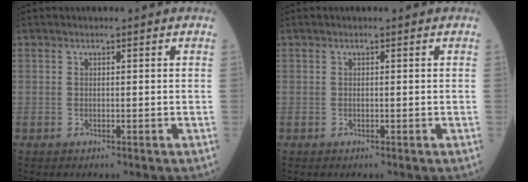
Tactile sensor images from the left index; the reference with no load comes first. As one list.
[{"total": 0.0}]